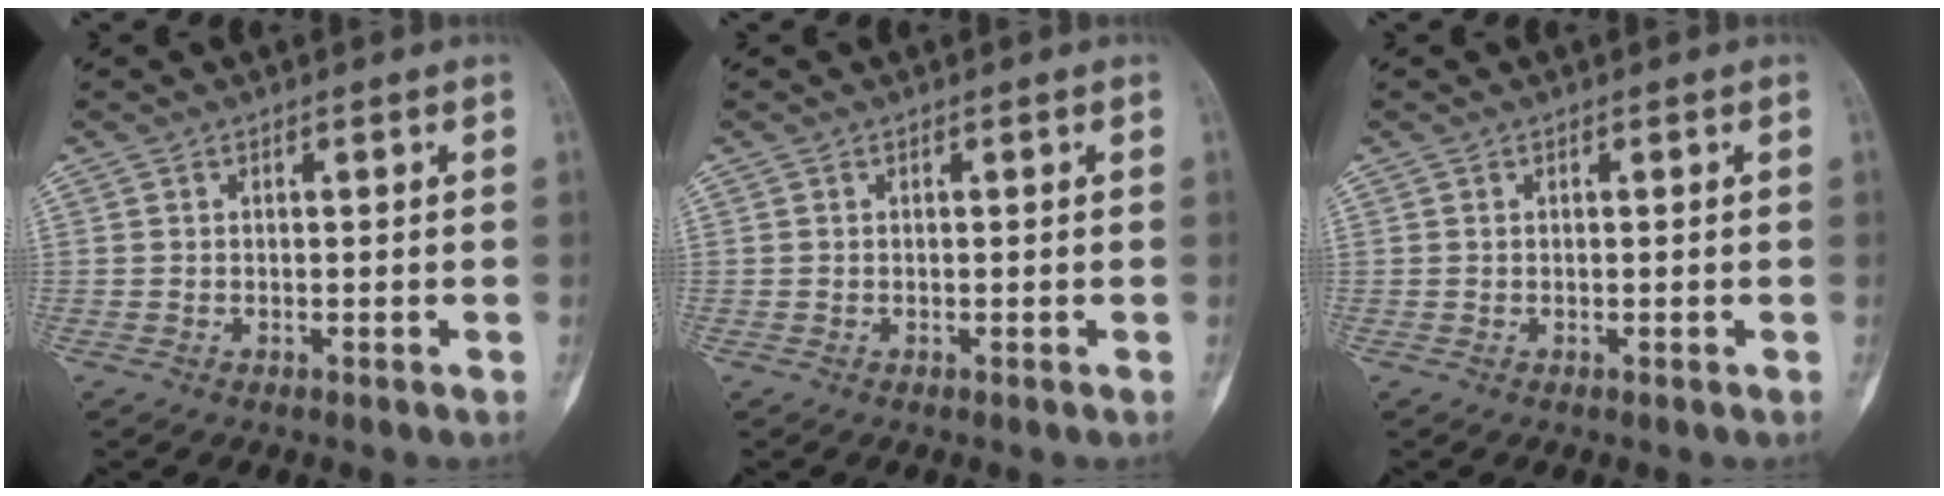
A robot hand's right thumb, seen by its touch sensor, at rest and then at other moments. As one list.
[{"total": 0.0}, {"total": 0.0}]